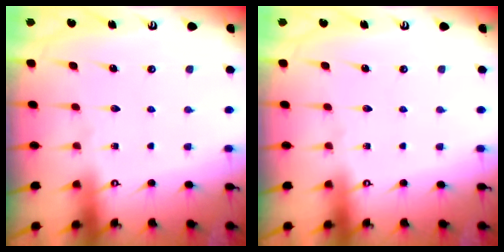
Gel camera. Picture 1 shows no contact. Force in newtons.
{"total": 0.0}